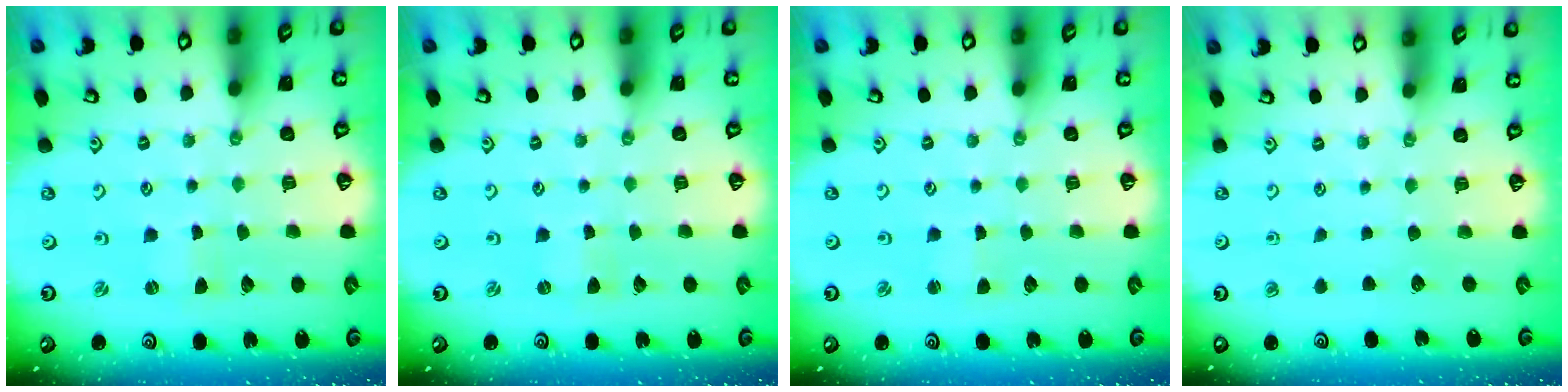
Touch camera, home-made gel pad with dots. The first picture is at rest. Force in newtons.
{"total": 0.0}
{"total": 1.3, "press": 1.3, "slide": 0.2}
{"total": 0.0}